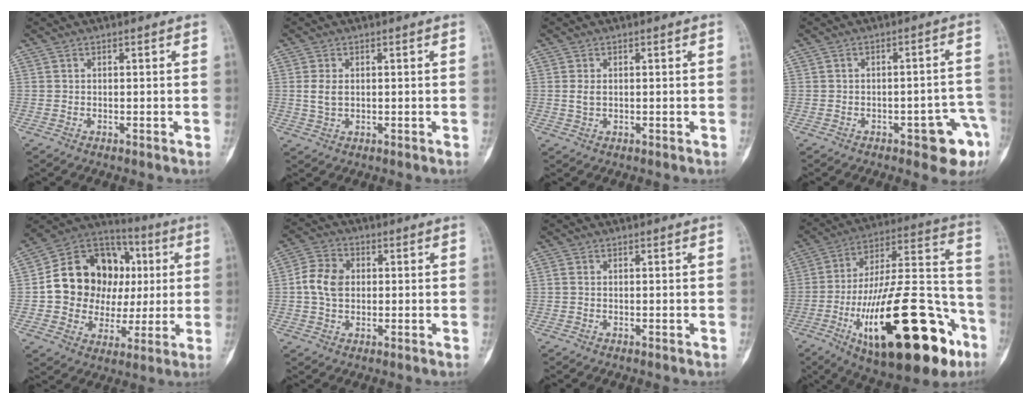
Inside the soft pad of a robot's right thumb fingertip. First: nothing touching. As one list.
[{"total": 3.0, "force": [0.4, 1.9, 2.3], "torque": [-0.047, -0.002, 0.011]}, {"total": 1.8, "force": [0.2, 1.1, 1.4], "torque": [-0.029, -0.001, 0.008]}, {"total": 8.9, "force": [-4.4, 3.0, 7.2], "torque": [-0.062, 0.031, -0.048]}, {"total": 21.0, "force": [2.3, 16.8, 12.3], "torque": [-0.155, 0.035, 0.049]}, {"total": 7.3, "force": [0.4, 5.6, 4.8], "torque": [-0.084, 0.012, 0.001]}, {"total": 0.7, "force": [0.0, 0.5, 0.5], "torque": [-0.013, 0.000, -0.001]}, {"total": 34.5, "force": [-14.4, 12.7, 28.7], "torque": [-0.434, 0.065, -0.212]}]